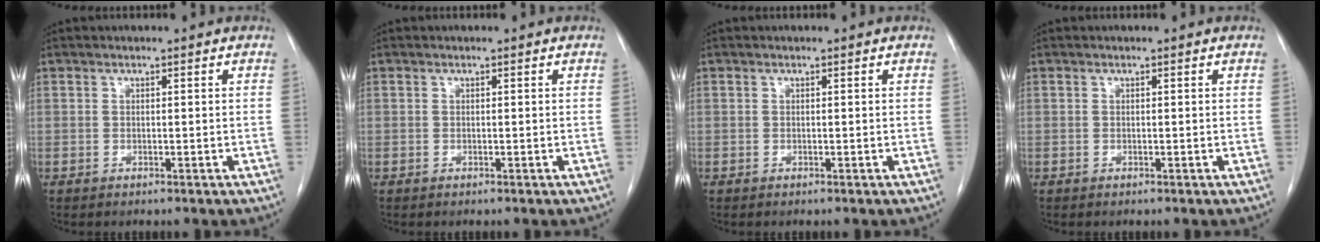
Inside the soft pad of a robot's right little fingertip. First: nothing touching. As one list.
[{"total": 0.0}, {"total": 0.0}, {"total": 0.0}]